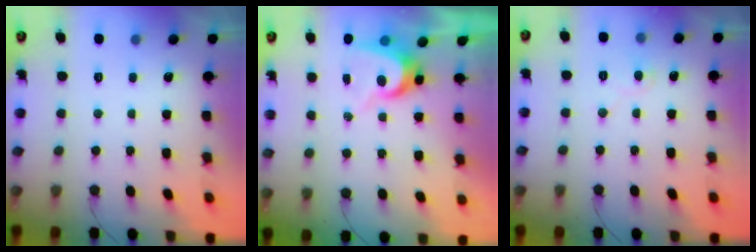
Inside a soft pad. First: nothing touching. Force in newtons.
{"total": 6.4, "press": 6.4, "slide": 0.3}
{"total": 6.4, "press": 6.4, "slide": 0.5}